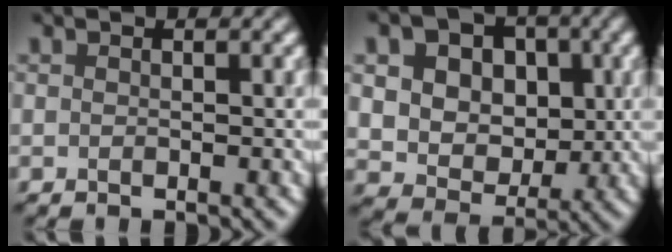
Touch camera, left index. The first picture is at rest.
{"total": 12.9, "force": [4.5, 9.9, 7.0], "torque": [-0.133, 0.030, 0.076]}